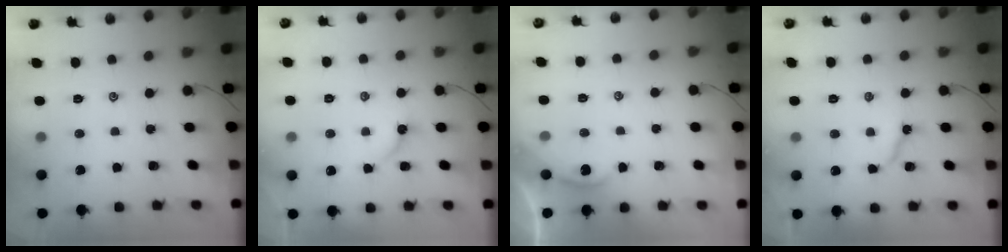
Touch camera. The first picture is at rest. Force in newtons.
{"total": 3.5, "press": 3.5, "slide": 0.4}
{"total": 1.2, "press": 1.2, "slide": 0.2}
{"total": 5.8, "press": 5.8, "slide": 0.3}